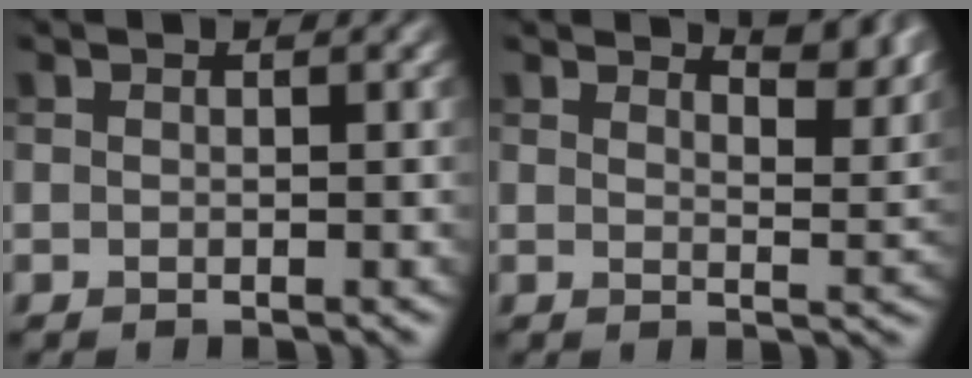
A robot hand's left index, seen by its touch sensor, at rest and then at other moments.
{"total": 5.5, "force": [4.6, 1.5, 2.7], "torque": [-0.026, 0.004, 0.052]}